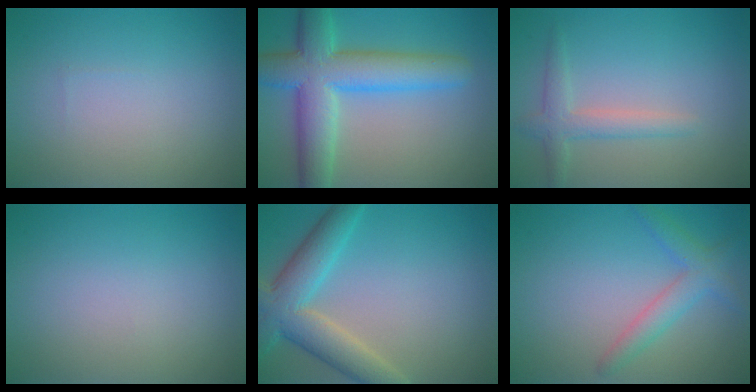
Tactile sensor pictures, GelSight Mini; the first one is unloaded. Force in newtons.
{"total": 8.6, "press": 8.6, "slide": 0.3}
{"total": 2.4, "press": 2.4, "slide": 0.1}
{"total": 0.0}
{"total": 6.5, "press": 6.5, "slide": 0.4}
{"total": 2.9, "press": 2.9, "slide": 0.1}